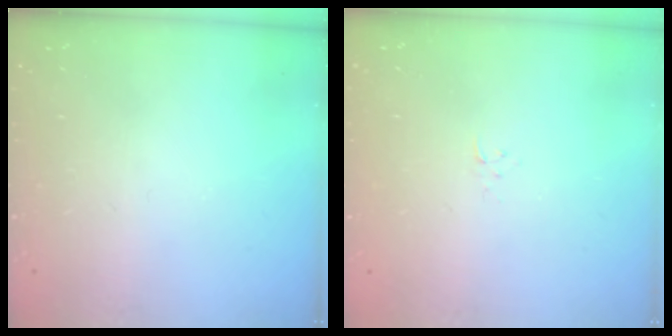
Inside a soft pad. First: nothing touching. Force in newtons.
{"total": 2.3, "press": 2.3, "slide": 0.3}